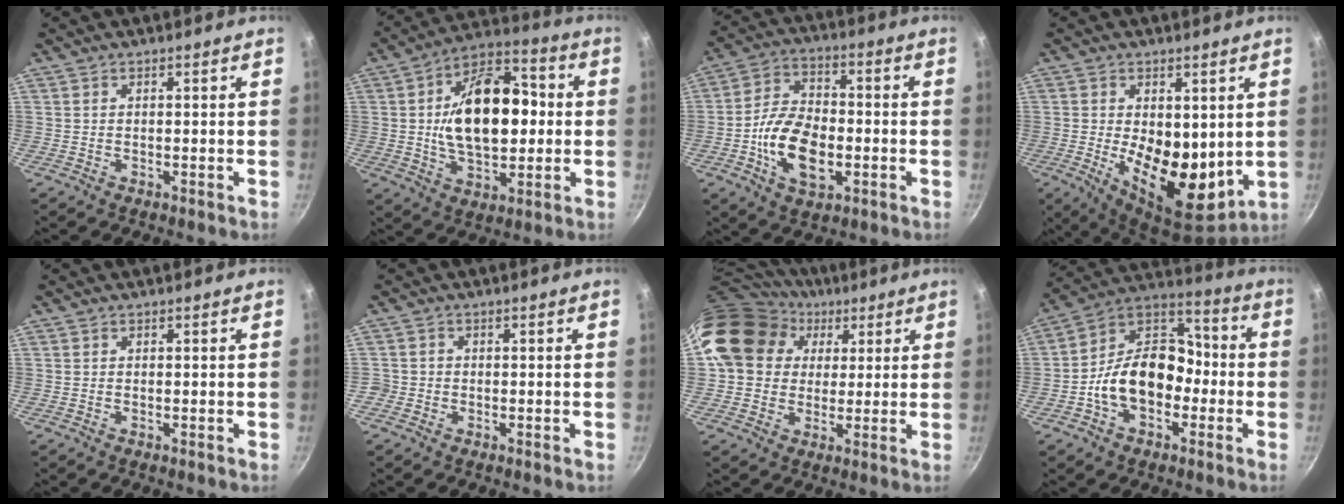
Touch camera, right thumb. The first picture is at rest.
{"total": 20.0, "force": [0.9, 11.8, 16.1], "torque": [-0.227, 0.023, 0.007]}
{"total": 13.9, "force": [-3.3, 8.3, 10.6], "torque": [-0.178, 0.026, -0.063]}
{"total": 15.0, "force": [0.3, 8.4, 12.4], "torque": [-0.165, -0.041, 0.016]}
{"total": 0.0}
{"total": 1.8, "force": [-0.7, 1.6, 0.3], "torque": [0.000, 0.007, -0.014]}
{"total": 17.8, "force": [4.9, 14.9, 8.4], "torque": [-0.129, 0.027, 0.079]}
{"total": 16.3, "force": [-4.0, 11.5, 10.8], "torque": [-0.131, 0.061, -0.085]}